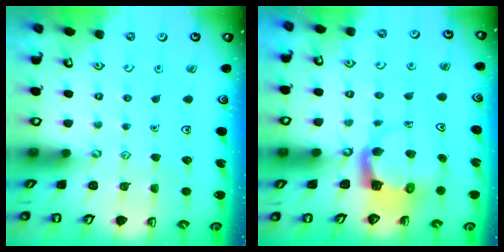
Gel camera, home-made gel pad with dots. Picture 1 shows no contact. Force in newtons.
{"total": 3.7, "press": 3.6, "slide": 0.7}